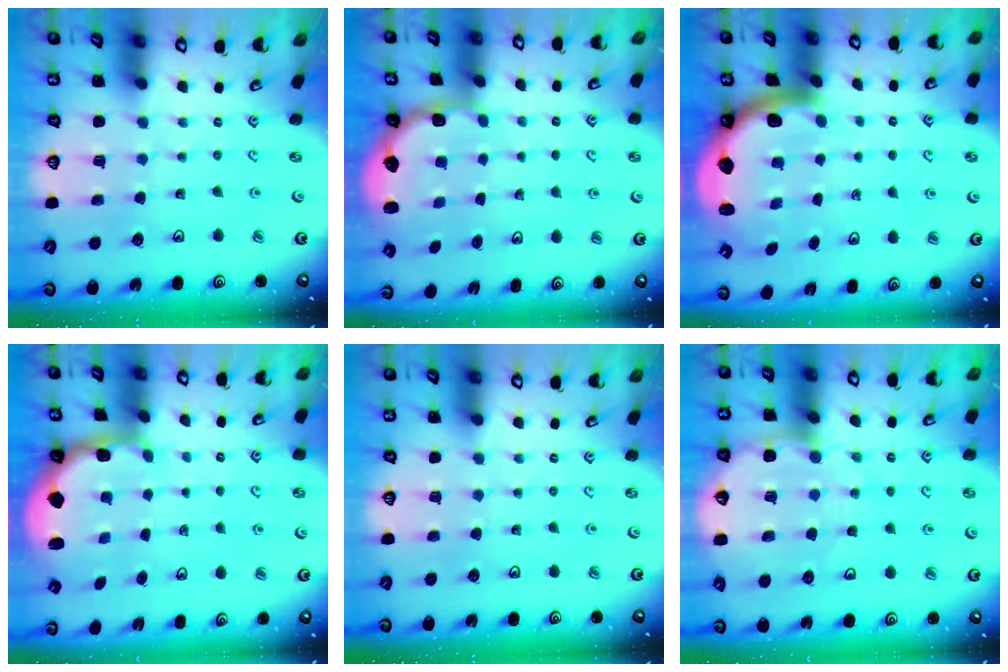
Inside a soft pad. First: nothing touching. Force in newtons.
{"total": 2.7, "press": 1.9, "slide": 1.9}
{"total": 3.8, "press": 3.8, "slide": 0.6}
{"total": 2.3, "press": 1.3, "slide": 1.8}
{"total": 0.0}
{"total": 9.3, "press": 9.2, "slide": 1.2}